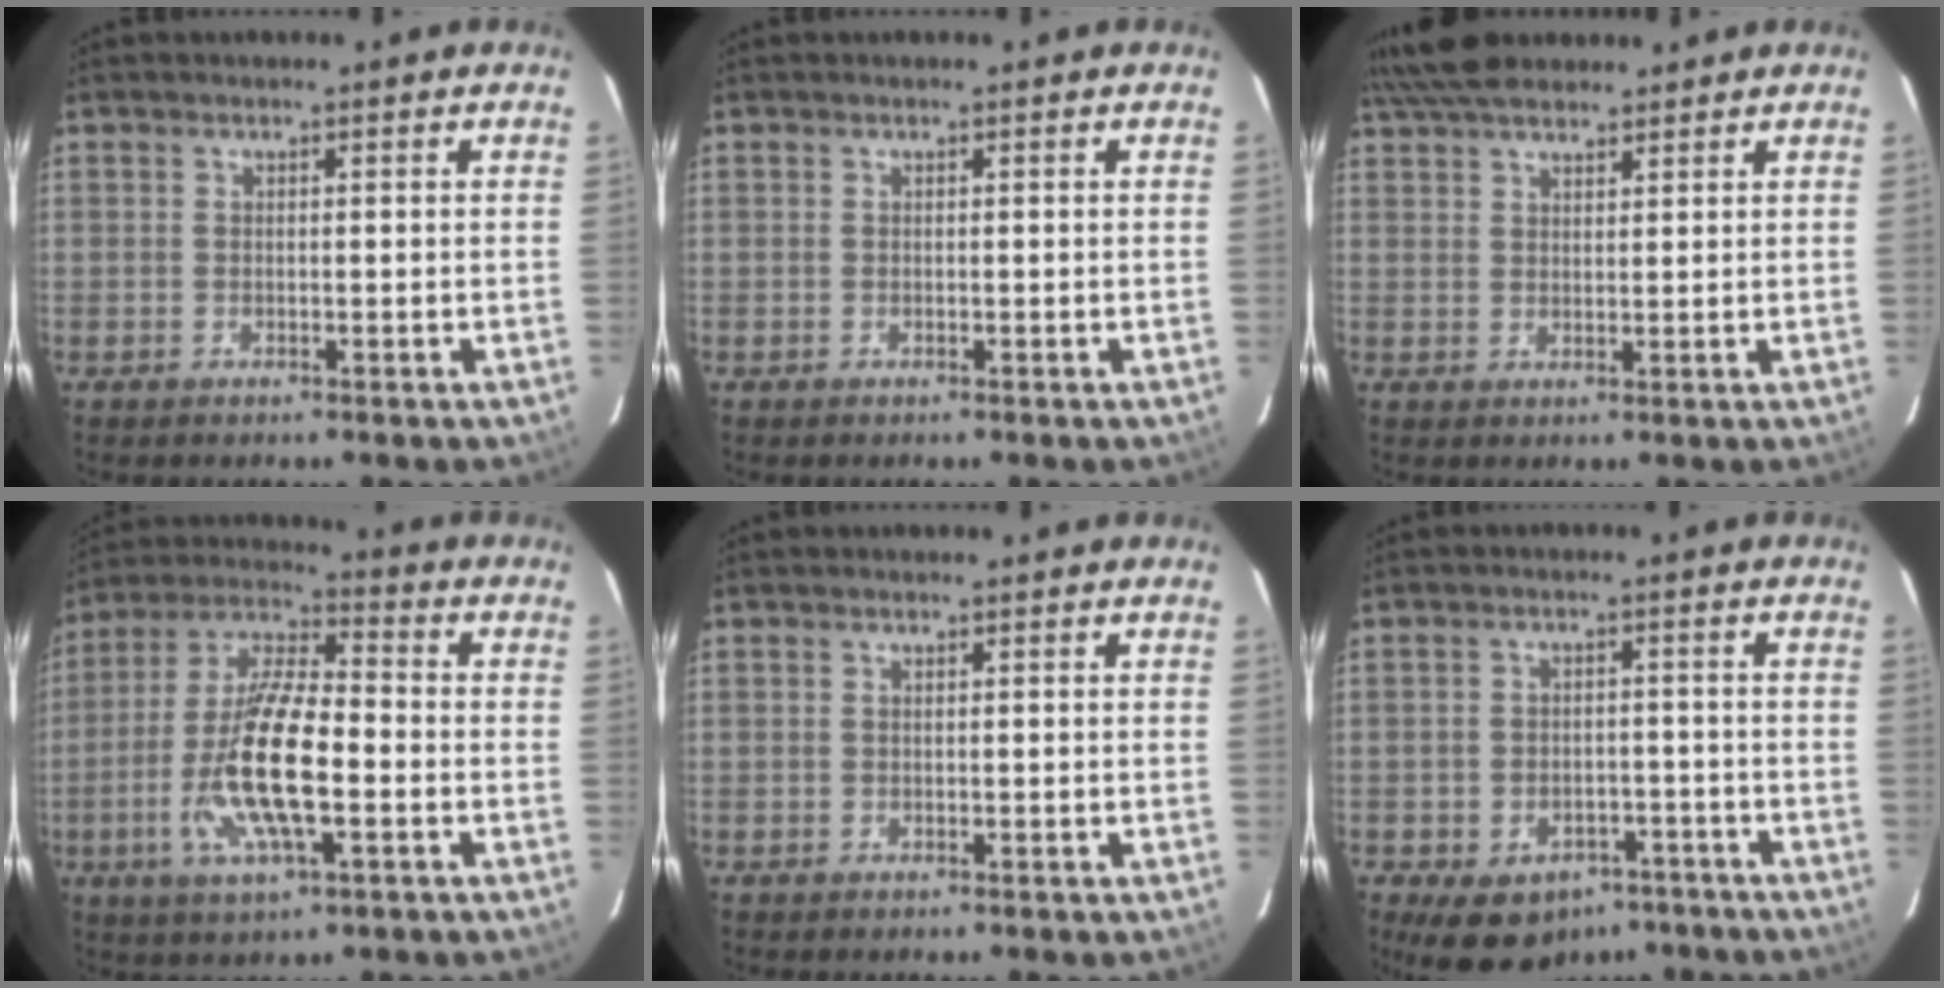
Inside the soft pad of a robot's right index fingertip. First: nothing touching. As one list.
[{"total": 0.0}, {"total": 6.6, "force": [6.0, 1.8, 2.1], "torque": [-0.044, 0.025, 0.109]}, {"total": 16.3, "force": [-4.1, 4.6, 15.1], "torque": [-0.306, -0.007, -0.082]}, {"total": 0.0}, {"total": 11.6, "force": [-7.6, 7.6, 4.3], "torque": [-0.101, 0.012, -0.081]}]